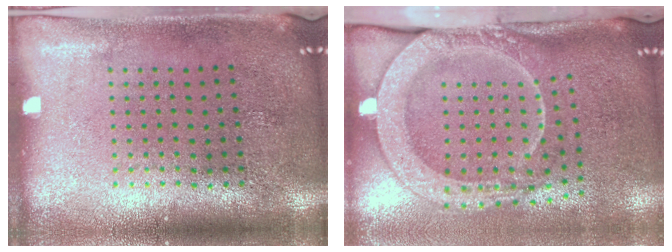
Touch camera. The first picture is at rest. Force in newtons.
{"total": 2.8, "press": 2.1, "slide": 1.9}